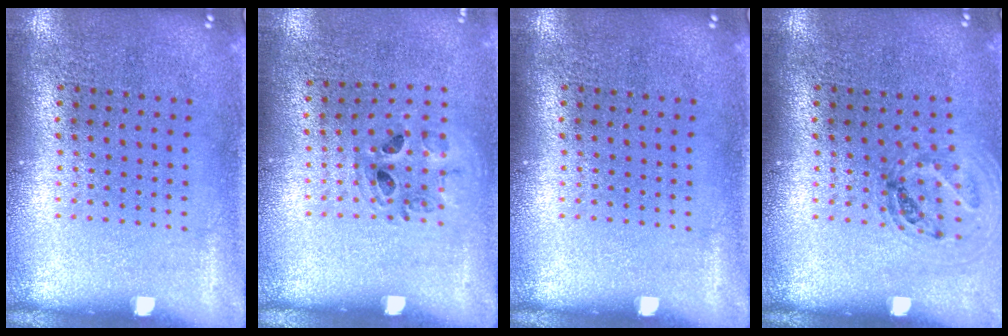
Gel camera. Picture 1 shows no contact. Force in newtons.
{"total": 0.9, "press": 0.9, "slide": 0.2}
{"total": 0.0}
{"total": 0.9, "press": 0.9, "slide": 0.1}